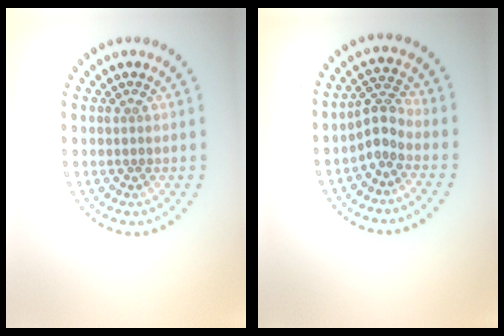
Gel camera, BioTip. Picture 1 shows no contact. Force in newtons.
{"total": 2.3, "press": 1.6, "slide": 1.7}